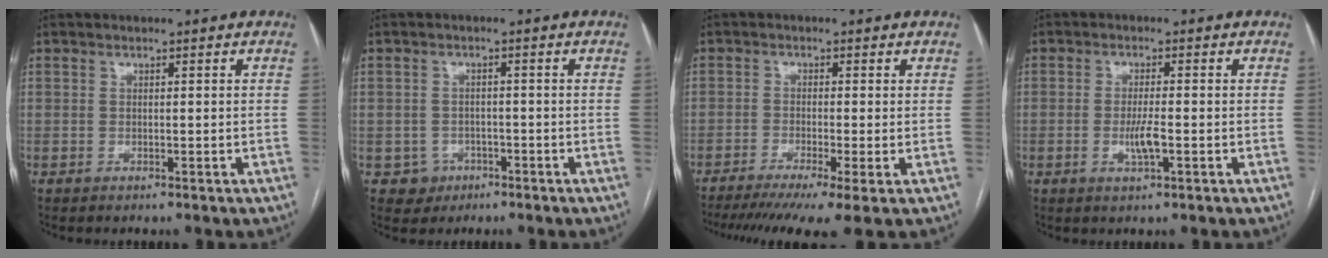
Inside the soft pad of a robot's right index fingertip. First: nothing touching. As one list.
[{"total": 3.3, "force": [-1.5, 3.0, -0.1], "torque": [0.009, 0.013, -0.020]}, {"total": 9.4, "force": [-6.2, 0.3, 7.0], "torque": [-0.109, -0.013, -0.099]}, {"total": 4.1, "force": [-1.0, 0.4, 3.9], "torque": [-0.081, -0.006, -0.018]}]